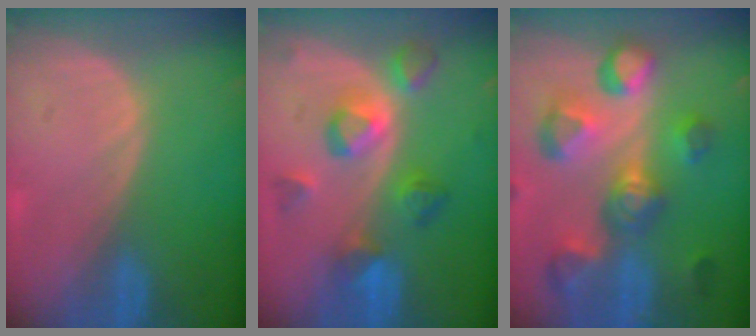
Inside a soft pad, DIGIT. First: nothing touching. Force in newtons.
{"total": 7.6, "press": 7.5, "slide": 1.4}
{"total": 11.1, "press": 9.9, "slide": 5.1}